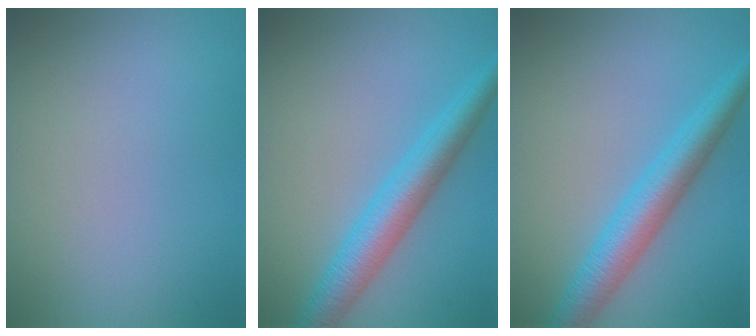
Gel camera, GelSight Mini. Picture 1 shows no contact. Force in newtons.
{"total": 4.9, "press": 4.9, "slide": 0.1}
{"total": 4.9, "press": 4.9, "slide": 0.1}